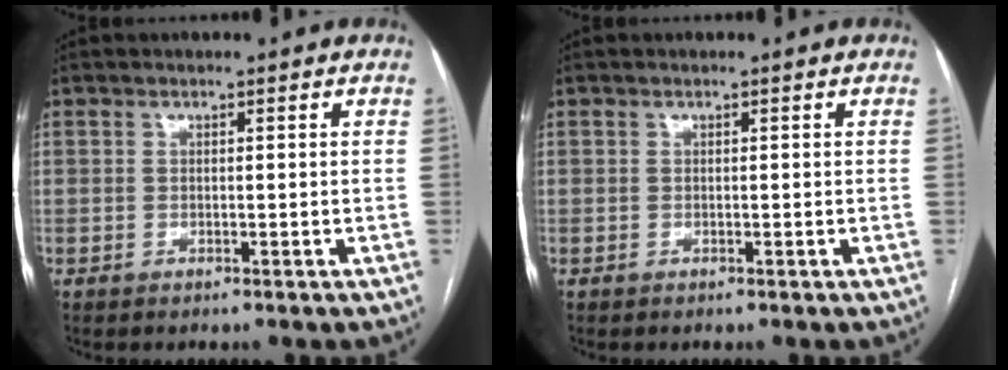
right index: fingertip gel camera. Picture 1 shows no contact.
{"total": 0.0}